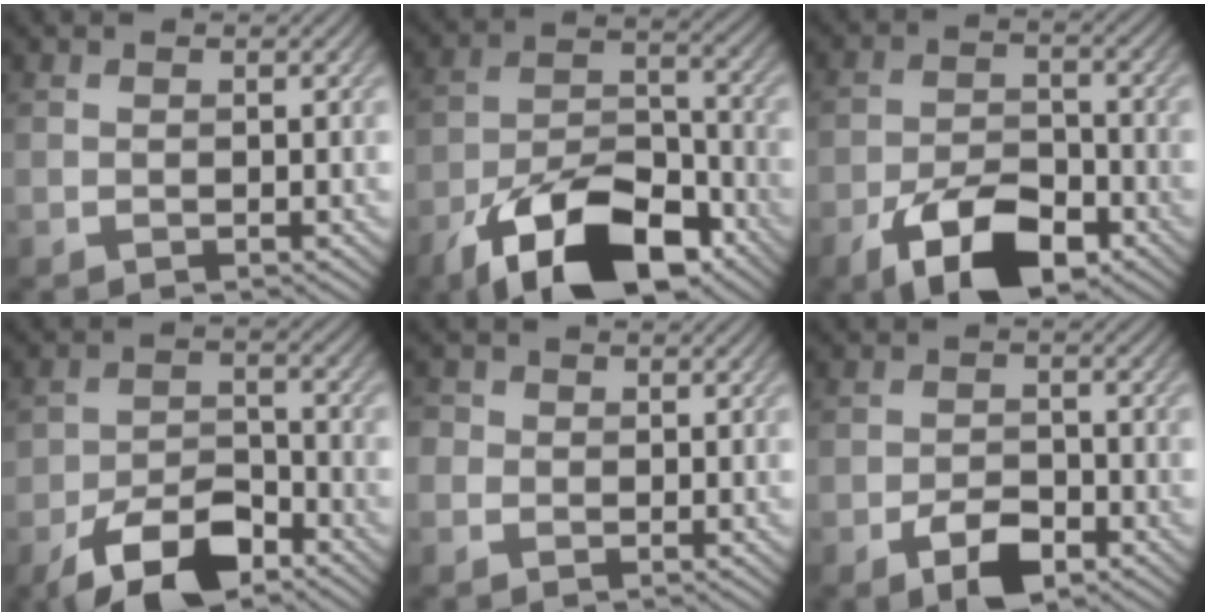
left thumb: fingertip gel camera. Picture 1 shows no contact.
{"total": 15.4, "force": [-9.8, 6.9, 9.5], "torque": [-0.184, -0.016, -0.183]}
{"total": 10.3, "force": [-6.2, 4.6, 6.8], "torque": [-0.124, -0.006, -0.117]}
{"total": 8.5, "force": [-5.6, 3.9, 5.0], "torque": [-0.085, 0.000, -0.110]}
{"total": 2.1, "force": [0.0, 2.1, 0.5], "torque": [-0.011, 0.006, -0.016]}
{"total": 5.0, "force": [-3.1, 2.2, 3.3], "torque": [-0.059, -0.001, -0.058]}